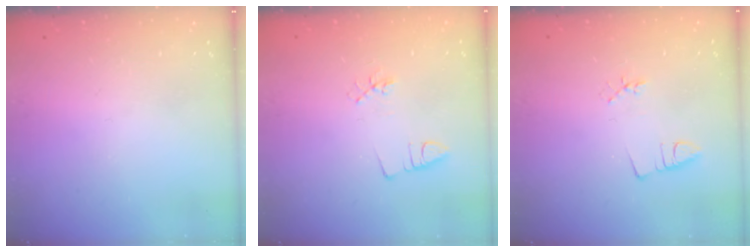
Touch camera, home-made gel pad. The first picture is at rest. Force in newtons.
{"total": 2.9, "press": 2.5, "slide": 1.4}
{"total": 2.2, "press": 1.7, "slide": 1.4}